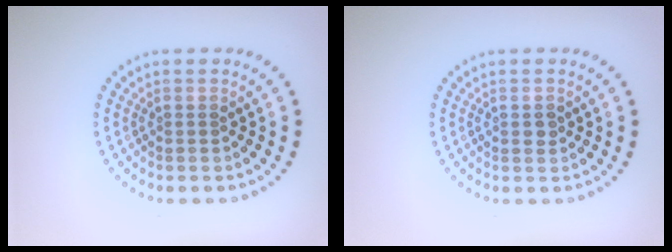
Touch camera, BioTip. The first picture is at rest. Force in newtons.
{"total": 1.0, "press": 1.0, "slide": 0.2}